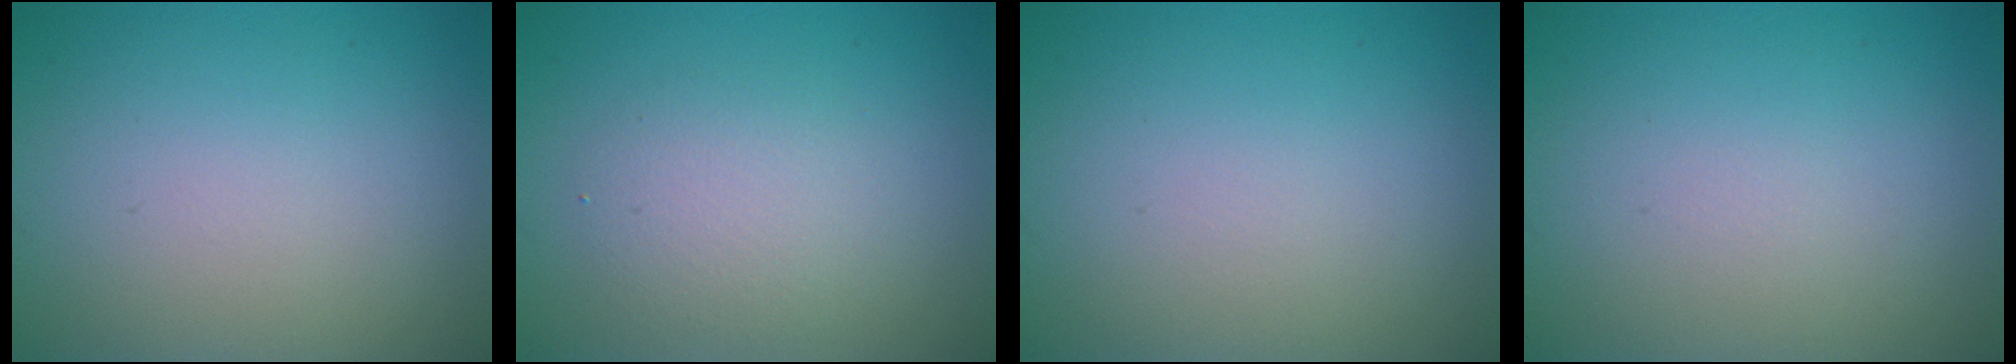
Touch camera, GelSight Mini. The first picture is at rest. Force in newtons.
{"total": 2.7, "press": 2.7, "slide": 0.1}
{"total": 0.0}
{"total": 0.0}